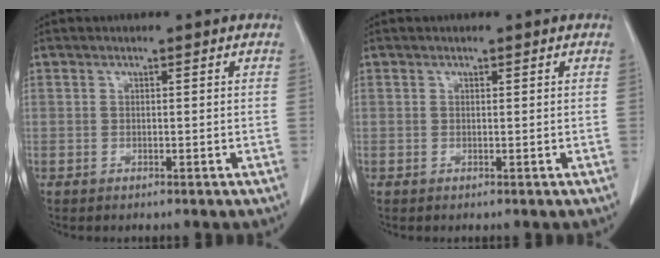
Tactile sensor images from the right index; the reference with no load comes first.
{"total": 0.0}